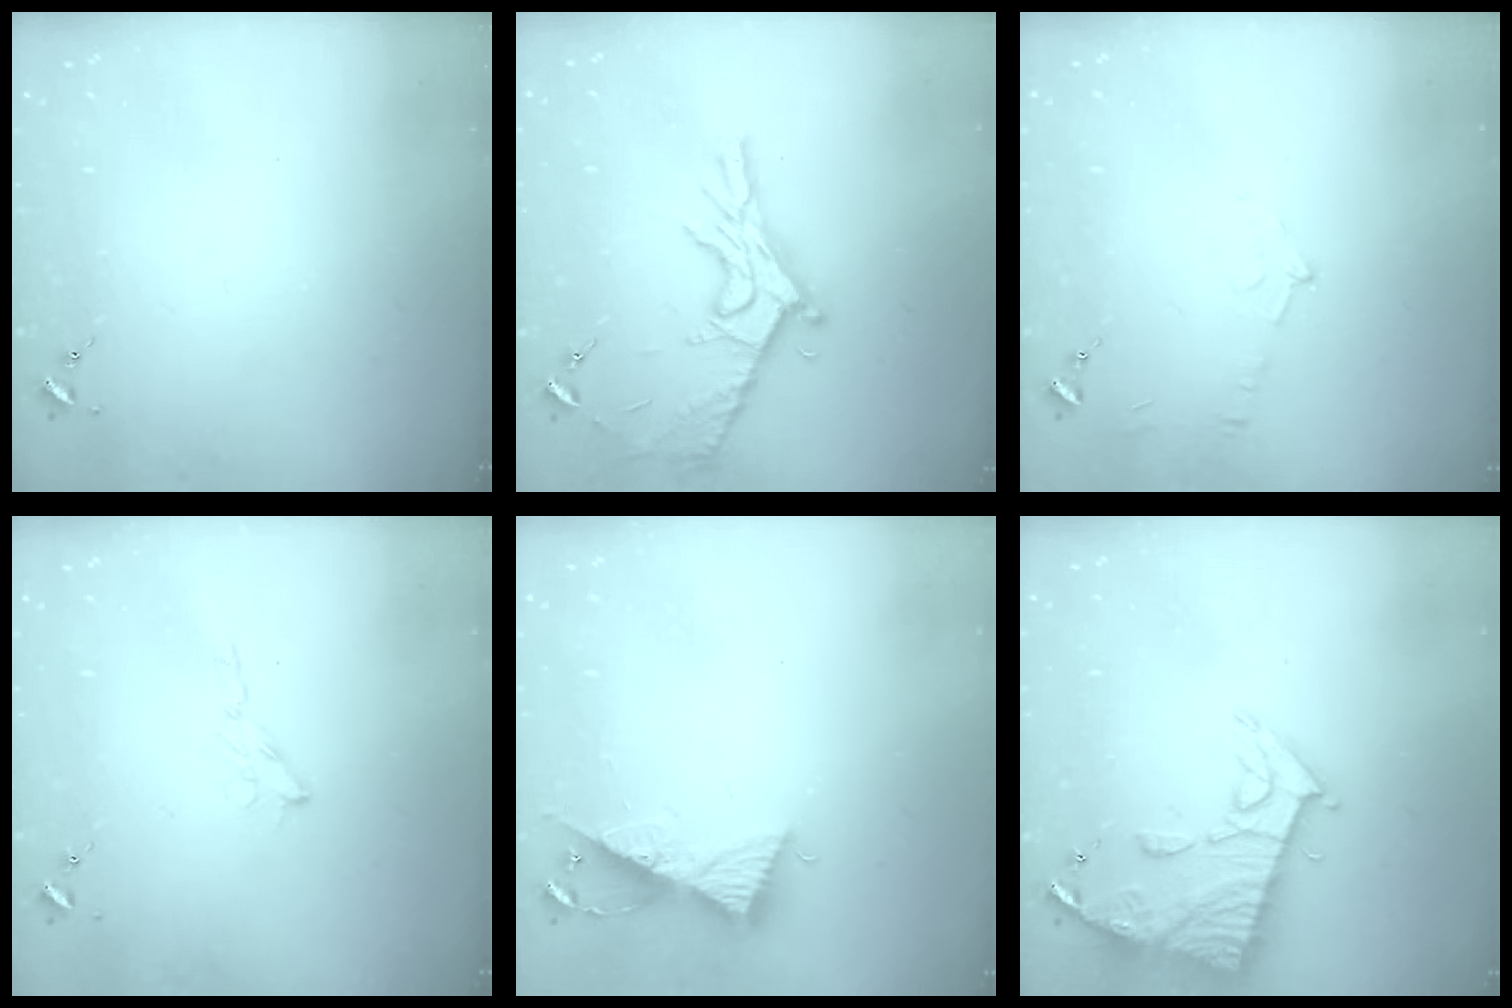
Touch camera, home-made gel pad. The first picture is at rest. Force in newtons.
{"total": 13.9, "press": 13.9, "slide": 0.7}
{"total": 5.4, "press": 5.4, "slide": 0.7}
{"total": 2.9, "press": 2.9, "slide": 0.3}
{"total": 9.8, "press": 9.8, "slide": 0.2}
{"total": 13.0, "press": 12.9, "slide": 1.4}